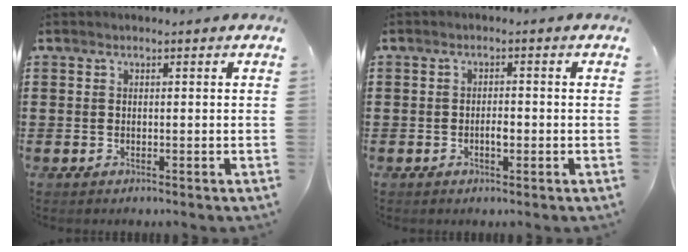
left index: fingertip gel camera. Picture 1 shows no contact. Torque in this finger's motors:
{"motor_torque": [0.02, 0.01, 0.02, 0.04]}